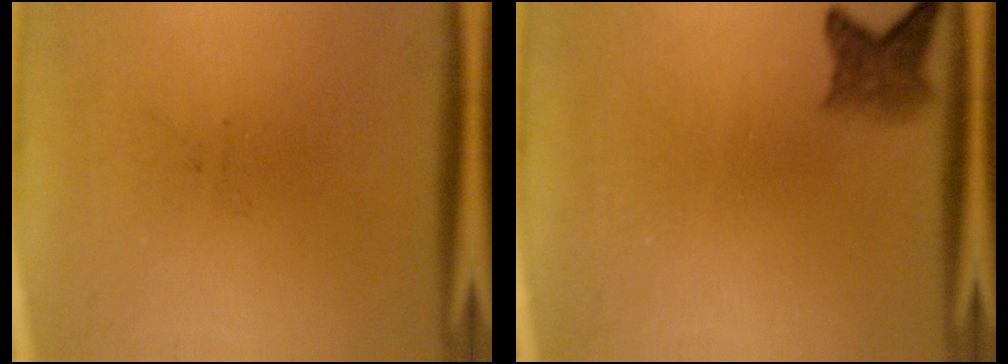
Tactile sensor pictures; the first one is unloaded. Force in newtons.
{"total": 2.9}